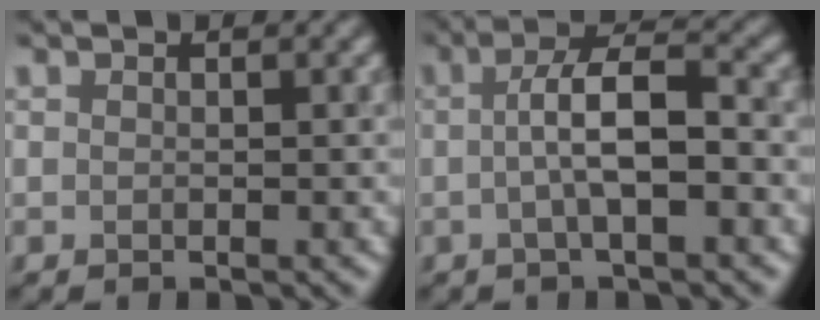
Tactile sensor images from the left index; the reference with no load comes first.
{"total": 4.8, "force": [-0.4, 1.3, 4.6], "torque": [-0.081, 0.009, -0.011]}